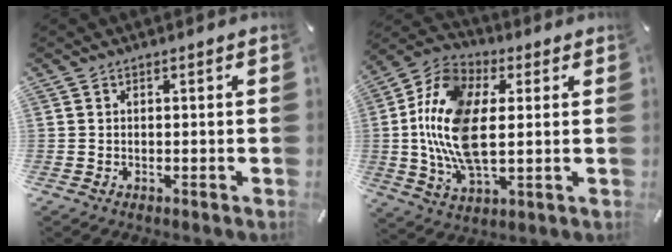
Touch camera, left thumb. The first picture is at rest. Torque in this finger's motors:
{"motor_torque": [2.39, 2.61, 1.43, 0.75, 0.78]}